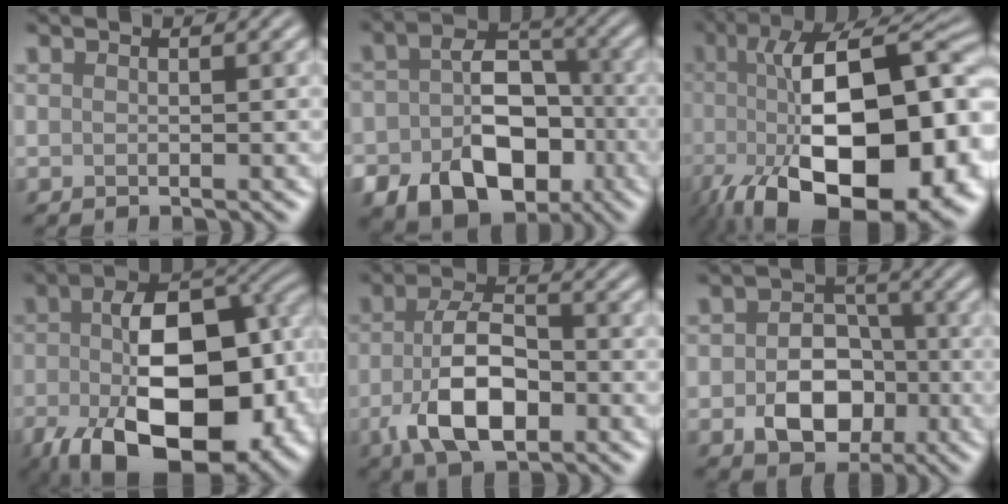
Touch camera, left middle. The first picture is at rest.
{"total": 10.6, "force": [-4.0, 7.2, 6.6], "torque": [-0.105, -0.021, -0.057]}
{"total": 19.3, "force": [-4.0, 8.7, 16.8], "torque": [-0.264, -0.013, -0.057]}
{"total": 16.9, "force": [-4.6, 9.2, 13.5], "torque": [-0.200, -0.024, -0.061]}
{"total": 7.7, "force": [-2.5, 3.7, 6.2], "torque": [-0.127, 0.000, -0.049]}
{"total": 6.2, "force": [-1.8, 4.4, 3.9], "torque": [-0.059, -0.005, -0.026]}